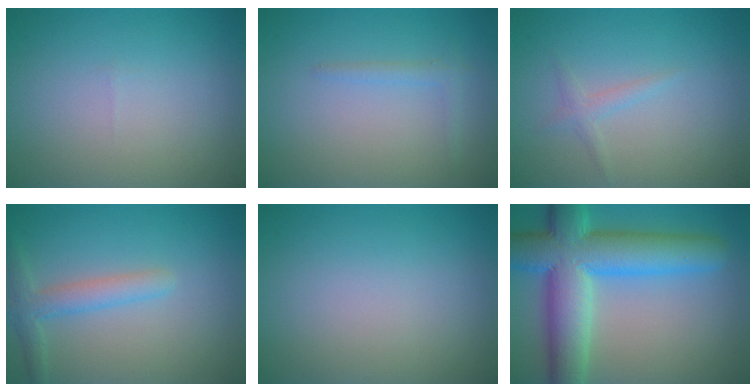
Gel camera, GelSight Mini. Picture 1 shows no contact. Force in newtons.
{"total": 1.1, "press": 1.1, "slide": 0.1}
{"total": 1.1, "press": 1.1, "slide": 0.1}
{"total": 2.6, "press": 2.6, "slide": 0.2}
{"total": 0.0}
{"total": 11.1, "press": 11.1, "slide": 0.4}